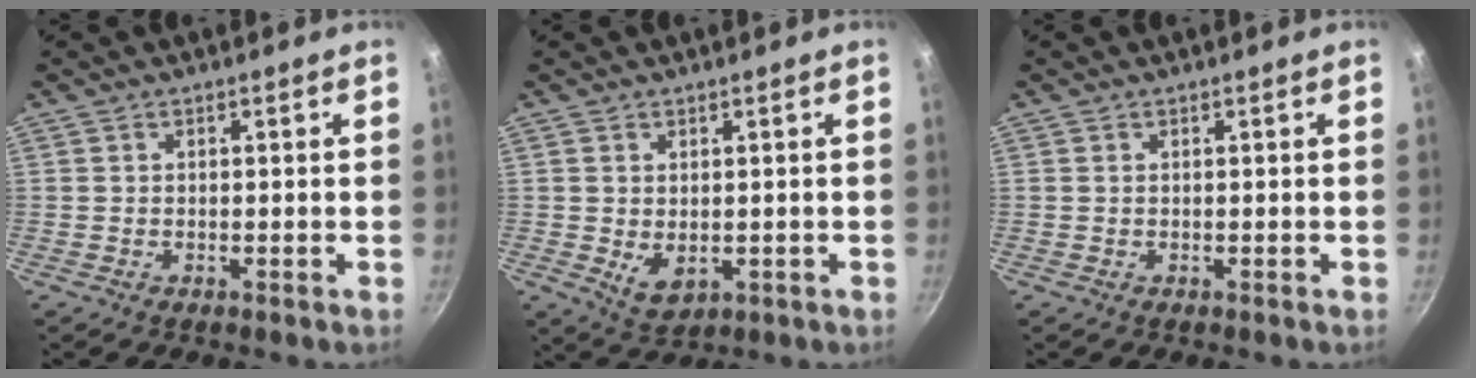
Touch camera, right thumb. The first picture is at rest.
{"total": 4.6, "force": [-0.1, 3.2, 3.4], "torque": [-0.054, -0.015, 0.008]}
{"total": 0.0}